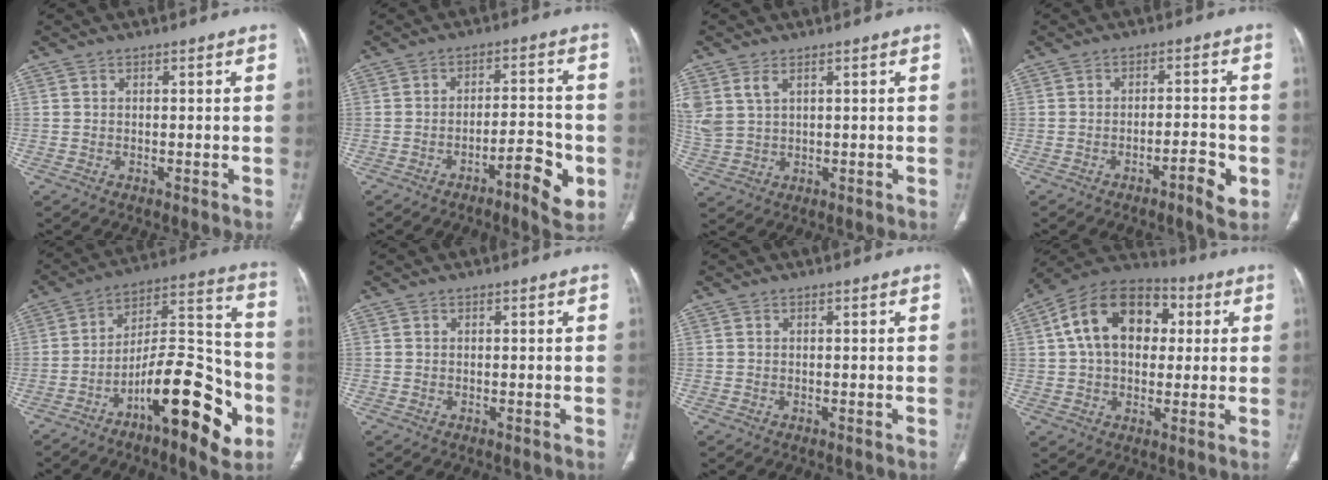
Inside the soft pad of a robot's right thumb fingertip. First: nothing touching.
{"total": 8.1, "force": [-3.5, 2.3, 6.9], "torque": [-0.095, 0.026, -0.051]}
{"total": 6.3, "force": [2.9, 4.0, 3.8], "torque": [-0.095, -0.001, 0.071]}
{"total": 5.2, "force": [-2.4, 1.4, 4.4], "torque": [-0.067, 0.018, -0.034]}
{"total": 21.5, "force": [-9.1, 7.4, 18.0], "torque": [-0.254, 0.070, -0.141]}
{"total": 0.0}
{"total": 0.0}
{"total": 17.4, "force": [3.6, 11.9, 12.2], "torque": [-0.181, 0.023, 0.052]}